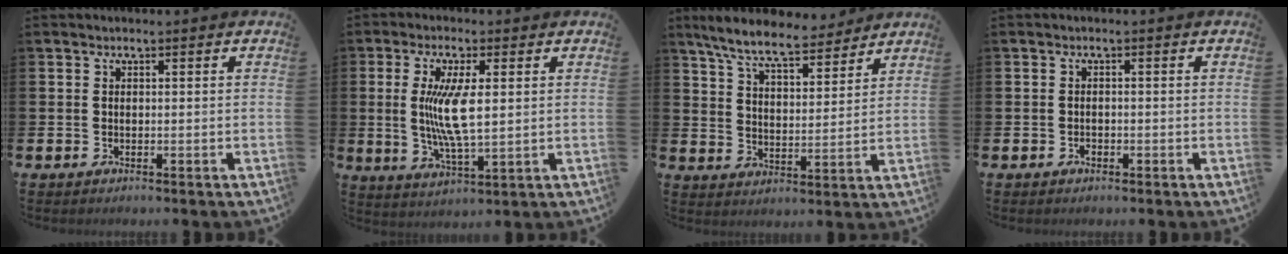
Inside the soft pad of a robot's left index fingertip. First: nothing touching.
{"total": 7.8, "force": [1.6, 2.3, 7.3], "torque": [-0.129, -0.001, 0.024]}
{"total": 8.0, "force": [7.2, 1.5, 3.1], "torque": [-0.091, -0.031, 0.130]}
{"total": 0.8, "force": [-0.4, 0.6, 0.3], "torque": [-0.004, -0.001, -0.010]}